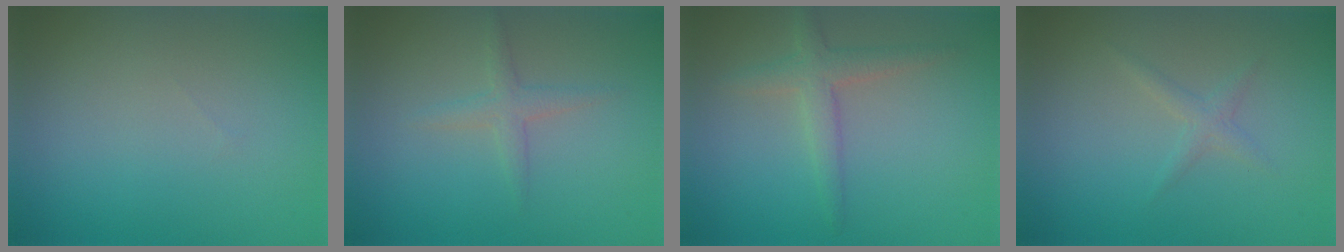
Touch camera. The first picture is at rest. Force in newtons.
{"total": 1.6, "press": 1.6, "slide": 0.1}
{"total": 2.5, "press": 2.5, "slide": 0.2}
{"total": 1.2, "press": 1.2, "slide": 0.0}